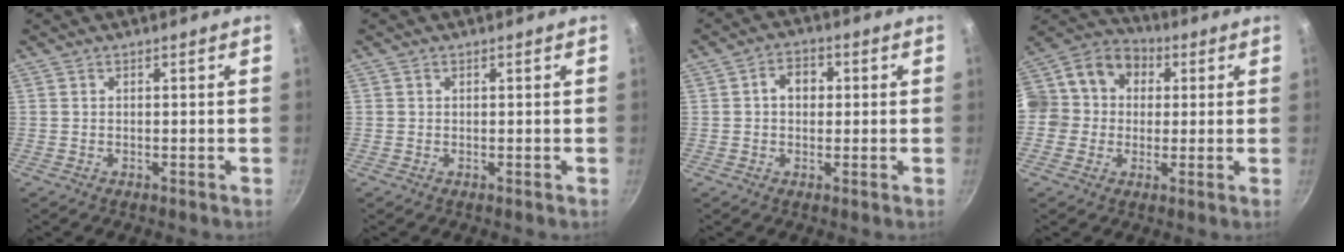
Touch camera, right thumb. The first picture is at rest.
{"total": 0.0}
{"total": 4.9, "force": [0.6, 3.9, 3.0], "torque": [-0.021, 0.010, 0.003]}
{"total": 15.3, "force": [1.6, 13.7, 6.6], "torque": [-0.097, 0.044, 0.006]}